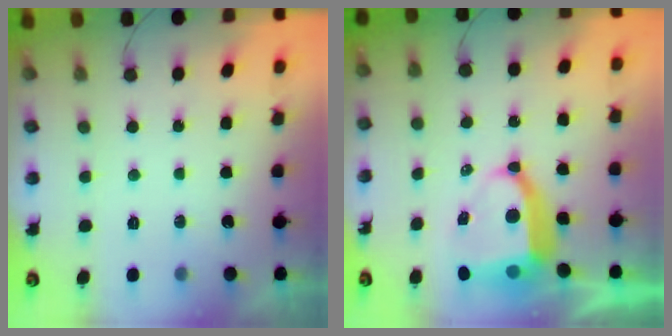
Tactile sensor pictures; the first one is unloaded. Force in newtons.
{"total": 9.8, "press": 9.7, "slide": 1.3}